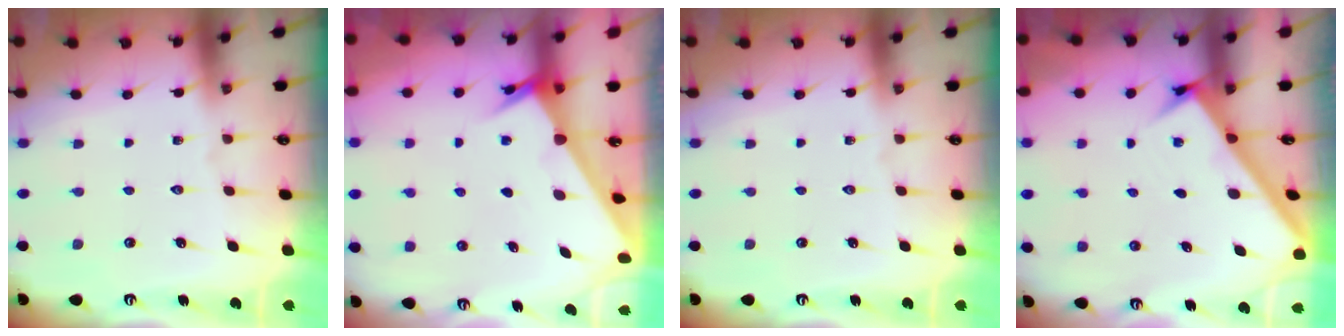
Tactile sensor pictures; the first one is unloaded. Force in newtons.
{"total": 2.4, "press": 2.3, "slide": 0.2}
{"total": 0.0}
{"total": 2.8, "press": 2.7, "slide": 0.3}